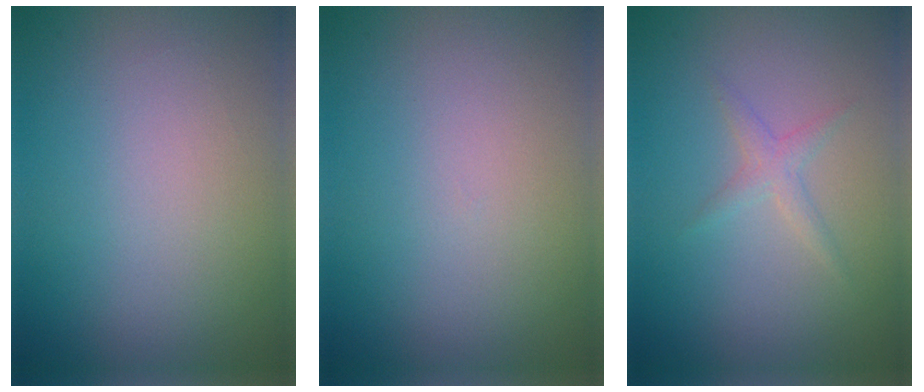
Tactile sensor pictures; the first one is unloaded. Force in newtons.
{"total": 0.0}
{"total": 1.8, "press": 1.8, "slide": 0.1}